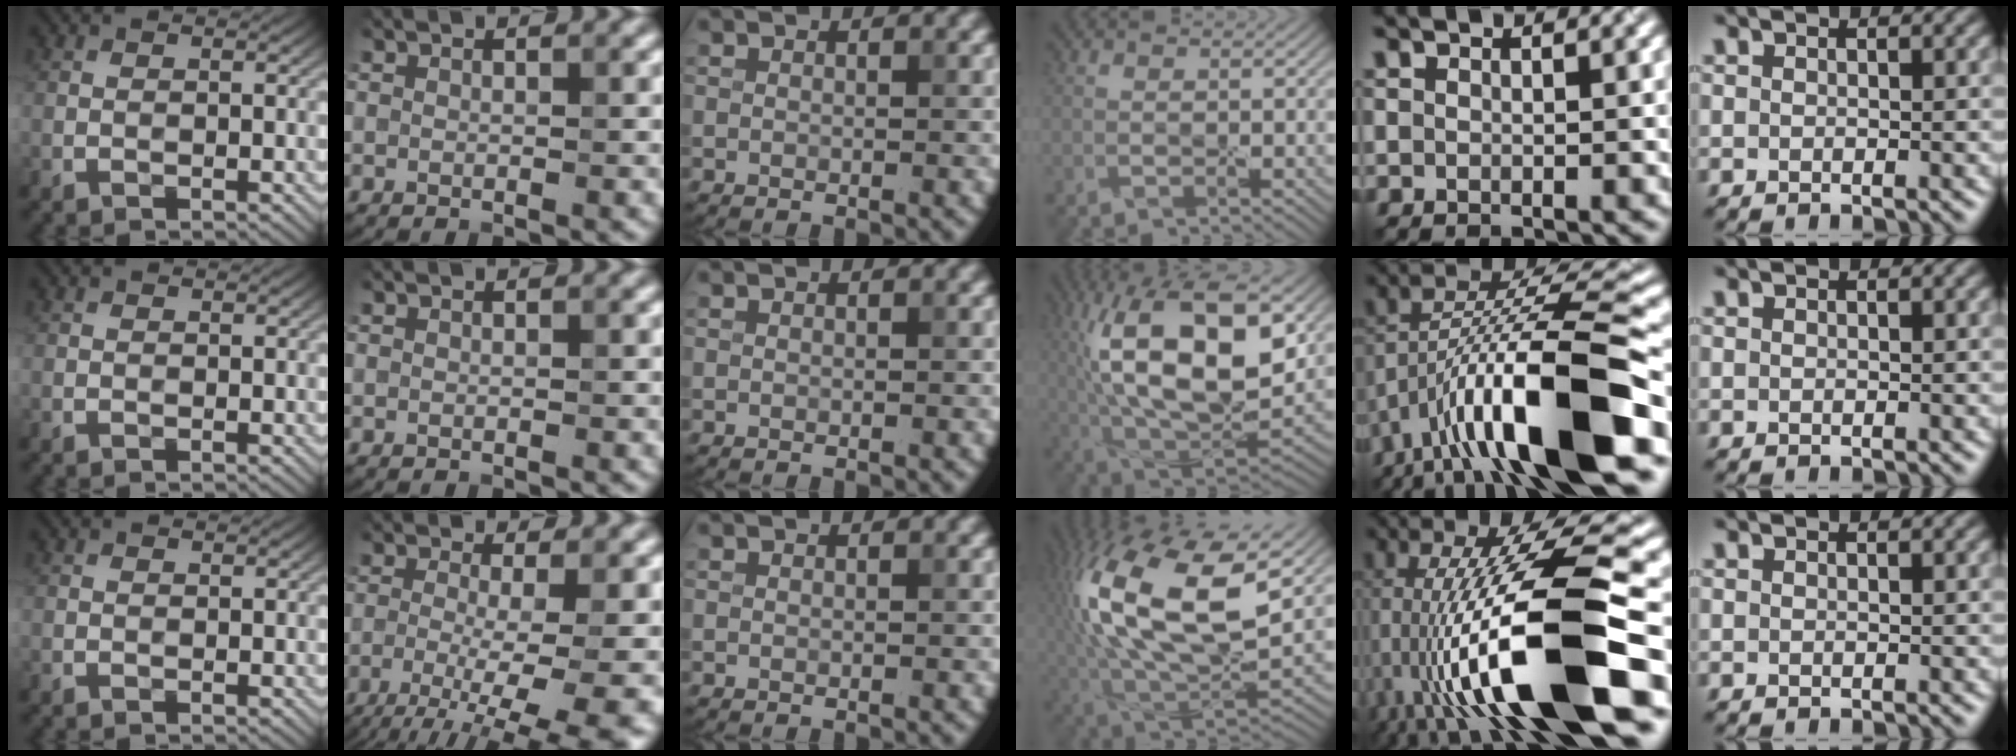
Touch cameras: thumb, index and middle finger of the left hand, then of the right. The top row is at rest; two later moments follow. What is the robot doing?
{"motion": "peel", "object": "tape"}